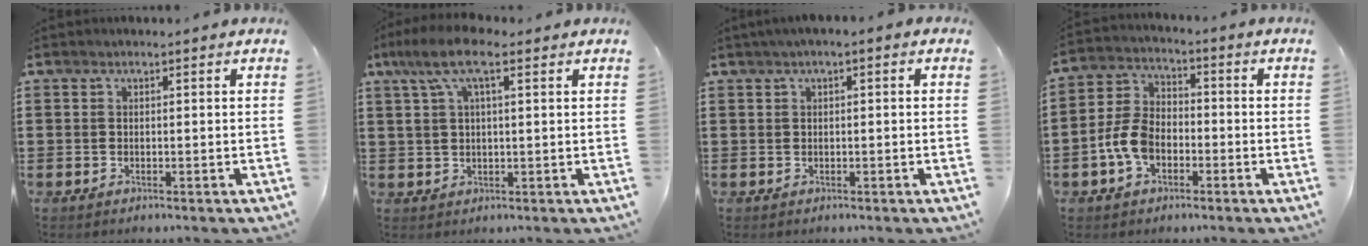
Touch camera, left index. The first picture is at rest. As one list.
[{"total": 7.9, "force": [3.9, 2.5, 6.4], "torque": [-0.132, 0.009, 0.069]}, {"total": 1.2, "force": [-0.3, 0.6, 1.0], "torque": [-0.019, 0.003, -0.008]}, {"total": 6.6, "force": [-2.6, 4.2, 4.4], "torque": [-0.117, 0.005, -0.058]}]